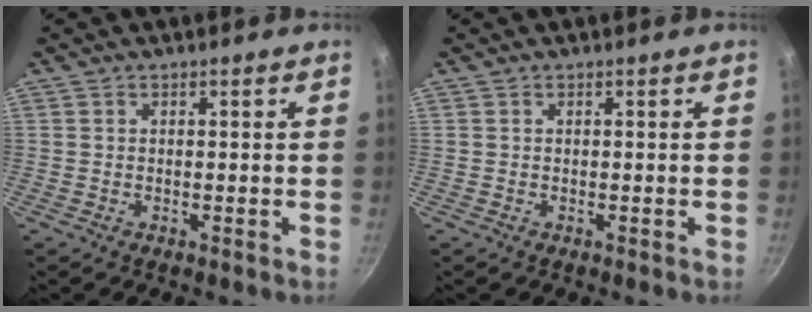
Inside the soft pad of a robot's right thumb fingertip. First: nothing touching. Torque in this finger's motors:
{"motor_torque": [-0.19, 0.02, 0.09, 0.03, 0.00]}